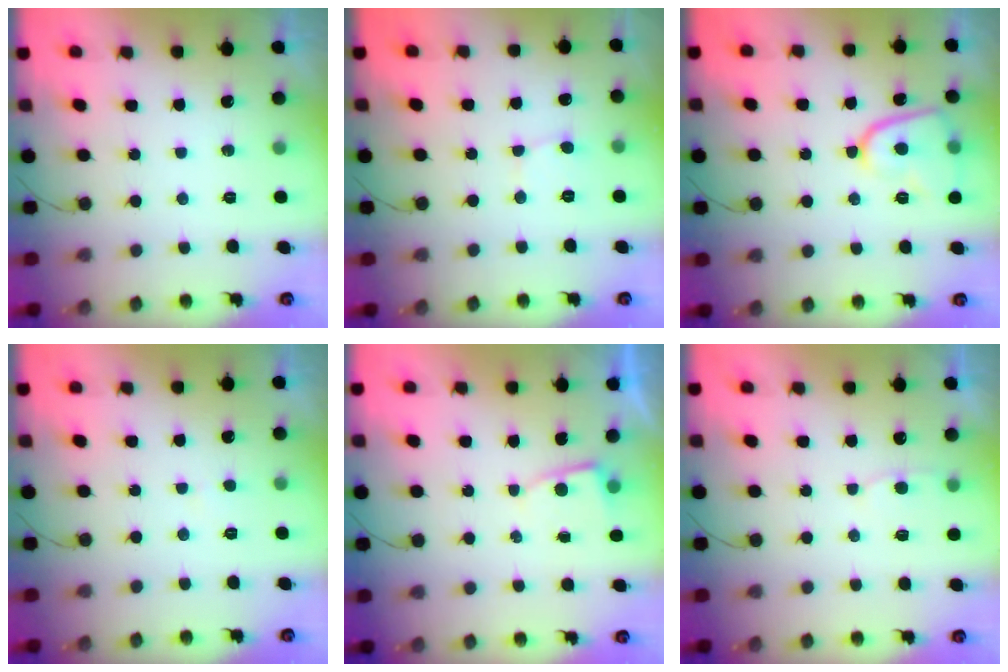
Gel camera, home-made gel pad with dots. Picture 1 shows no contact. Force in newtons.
{"total": 2.8, "press": 2.8, "slide": 0.3}
{"total": 11.0, "press": 10.9, "slide": 1.5}
{"total": 1.6, "press": 1.6, "slide": 0.1}
{"total": 2.8, "press": 2.8, "slide": 0.2}
{"total": 3.3, "press": 3.3, "slide": 0.4}